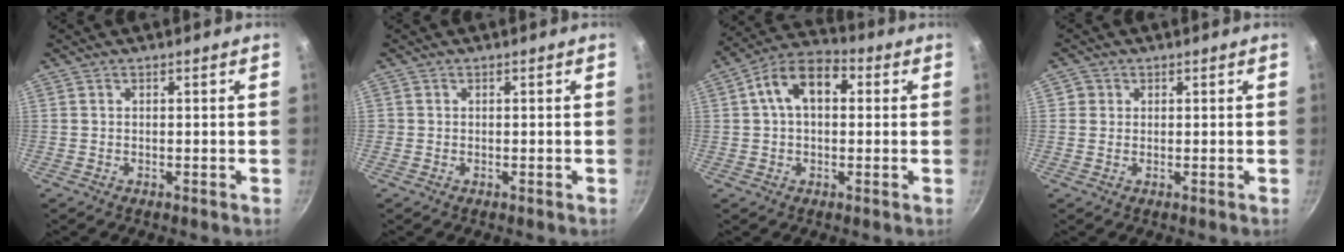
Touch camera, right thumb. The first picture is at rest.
{"total": 0.5, "force": [-0.1, 0.5, 0.0], "torque": [0.002, 0.000, -0.004]}
{"total": 10.9, "force": [2.2, 7.0, 8.1], "torque": [-0.114, 0.030, 0.018]}
{"total": 1.9, "force": [0.3, 1.8, 0.4], "torque": [0.005, 0.002, 0.001]}